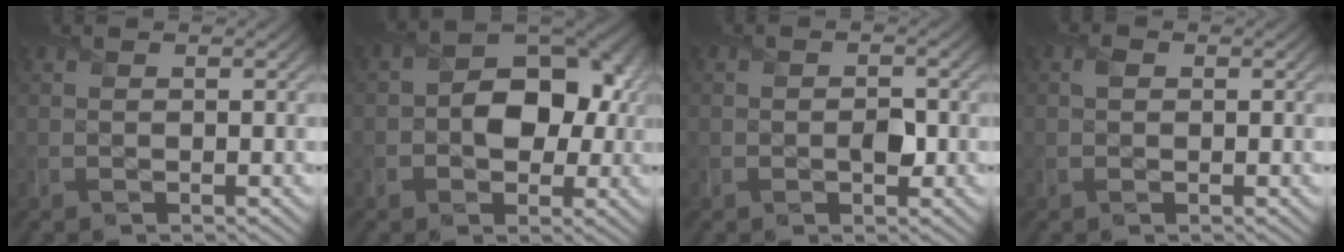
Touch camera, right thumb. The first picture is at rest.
{"total": 8.7, "force": [-0.1, 6.2, 6.1], "torque": [-0.077, 0.005, -0.010]}
{"total": 2.1, "force": [-0.6, 1.5, 1.3], "torque": [-0.022, -0.006, -0.010]}
{"total": 0.9, "force": [0.1, 0.8, 0.4], "torque": [-0.009, 0.000, 0.000]}